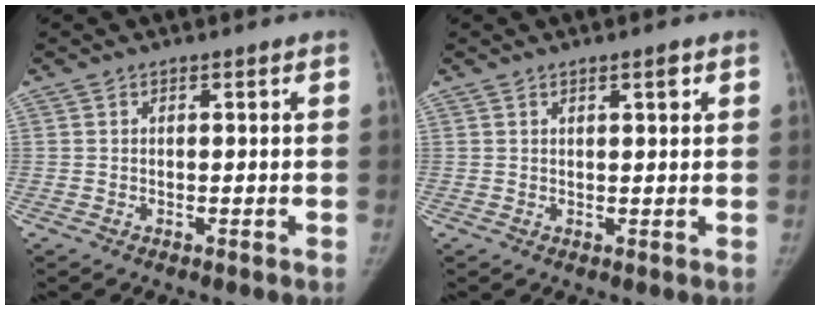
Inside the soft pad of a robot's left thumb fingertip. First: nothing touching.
{"total": 1.6, "force": [0.9, 0.4, 1.3], "torque": [-0.014, -0.003, 0.014]}